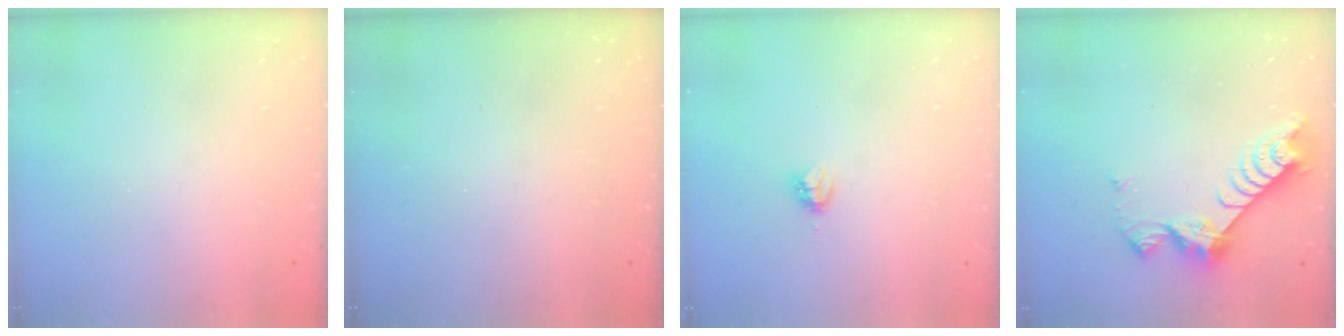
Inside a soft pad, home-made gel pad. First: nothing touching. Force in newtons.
{"total": 0.0}
{"total": 3.9, "press": 3.9, "slide": 0.5}
{"total": 8.2, "press": 8.2, "slide": 0.5}